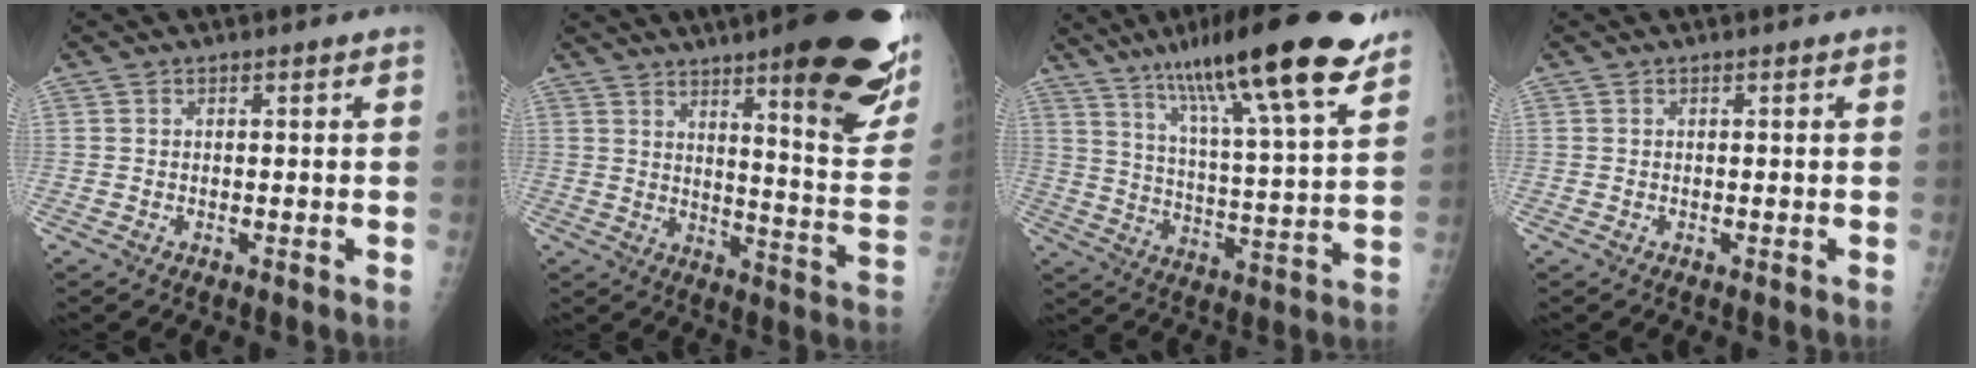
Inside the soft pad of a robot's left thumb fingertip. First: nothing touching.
{"total": 25.7, "force": [14.5, 5.3, 20.6], "torque": [-0.227, -0.069, 0.199]}
{"total": 23.0, "force": [15.3, 3.0, 16.8], "torque": [-0.253, -0.048, 0.244]}
{"total": 0.0}